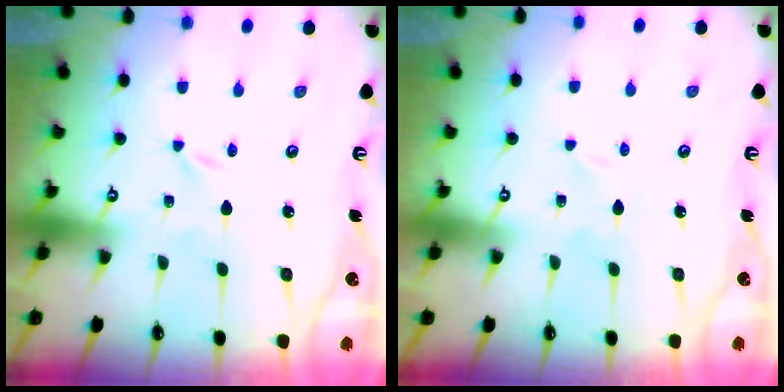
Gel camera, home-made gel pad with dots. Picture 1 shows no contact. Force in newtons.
{"total": 1.7, "press": 1.7, "slide": 0.3}